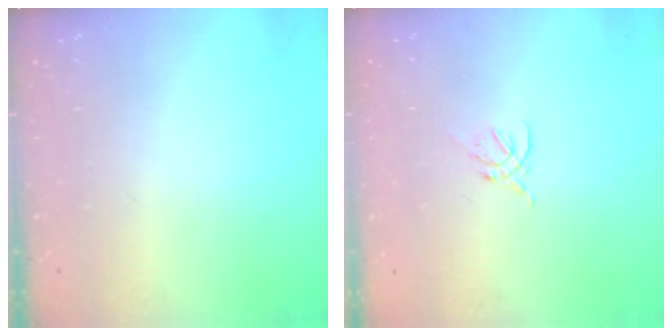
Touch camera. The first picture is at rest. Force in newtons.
{"total": 2.3, "press": 2.2, "slide": 0.5}